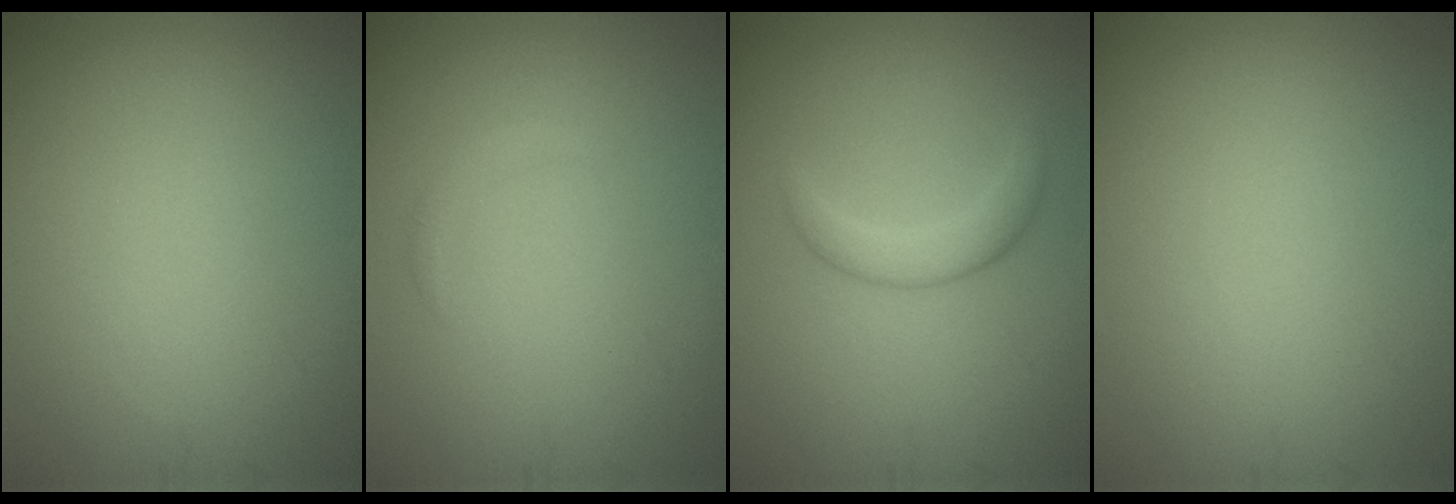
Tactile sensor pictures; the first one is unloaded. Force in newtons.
{"total": 0.9, "press": 0.9, "slide": 0.1}
{"total": 2.2, "press": 2.2, "slide": 0.1}
{"total": 0.0}